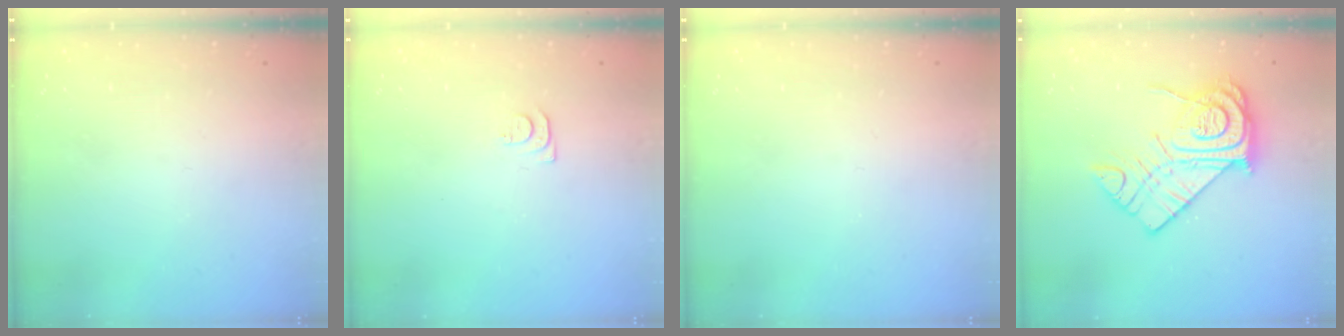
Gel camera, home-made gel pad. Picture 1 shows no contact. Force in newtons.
{"total": 4.6, "press": 4.6, "slide": 0.6}
{"total": 0.0}
{"total": 17.3, "press": 17.2, "slide": 1.3}